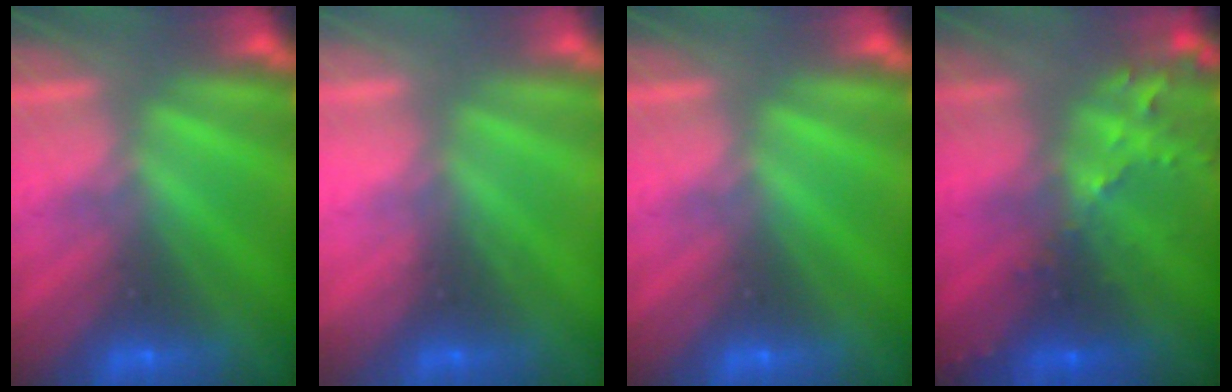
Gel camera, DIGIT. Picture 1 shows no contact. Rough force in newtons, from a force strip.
{"total": 2.3}
{"total": 0.0}
{"total": 6.7}